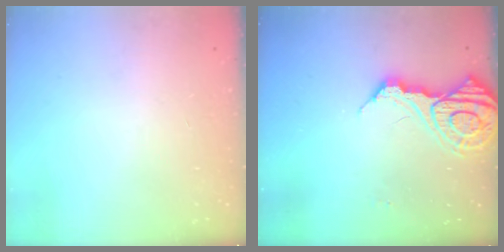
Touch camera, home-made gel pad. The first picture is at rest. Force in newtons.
{"total": 14.3, "press": 14.3, "slide": 1.4}